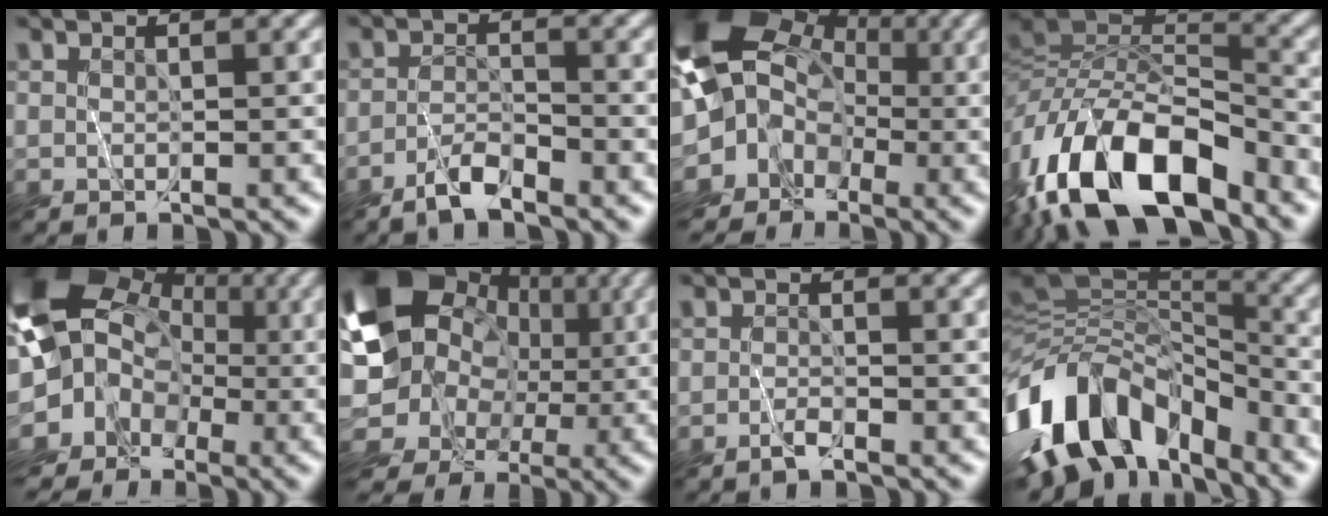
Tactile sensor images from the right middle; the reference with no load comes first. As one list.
[{"total": 2.9, "force": [-2.6, 0.3, 1.2], "torque": [-0.022, 0.003, -0.057]}, {"total": 11.4, "force": [-1.6, 10.2, 4.8], "torque": [-0.094, -0.008, -0.060]}, {"total": 13.7, "force": [-7.5, 6.1, 9.7], "torque": [-0.181, 0.007, -0.147]}, {"total": 14.3, "force": [-1.1, 12.9, 6.1], "torque": [-0.130, 0.014, -0.054]}, {"total": 12.9, "force": [1.8, 10.8, 6.8], "torque": [-0.142, 0.014, 0.026]}, {"total": 1.2, "force": [-1.1, 0.0, 0.4], "torque": [-0.013, 0.000, -0.026]}, {"total": 12.0, "force": [-6.1, 7.0, 7.6], "torque": [-0.156, 0.020, -0.120]}]